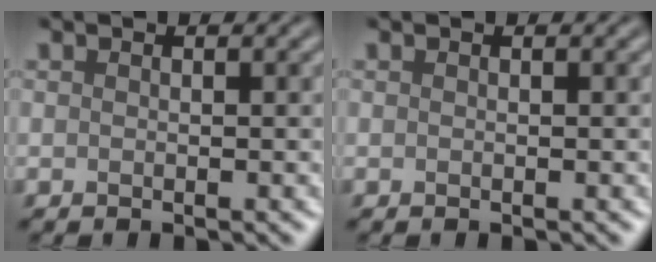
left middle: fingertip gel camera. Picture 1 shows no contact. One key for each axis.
{"total": 0.0}